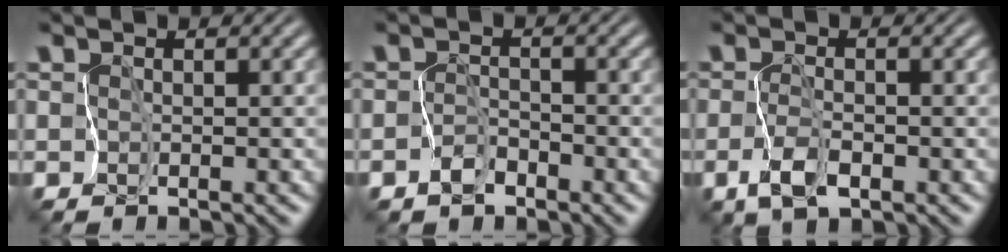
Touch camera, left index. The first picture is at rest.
{"total": 1.1, "force": [-0.9, 0.6, 0.3], "torque": [-0.005, 0.012, -0.019]}
{"total": 2.2, "force": [-0.9, 0.8, 1.8], "torque": [-0.037, 0.004, -0.017]}